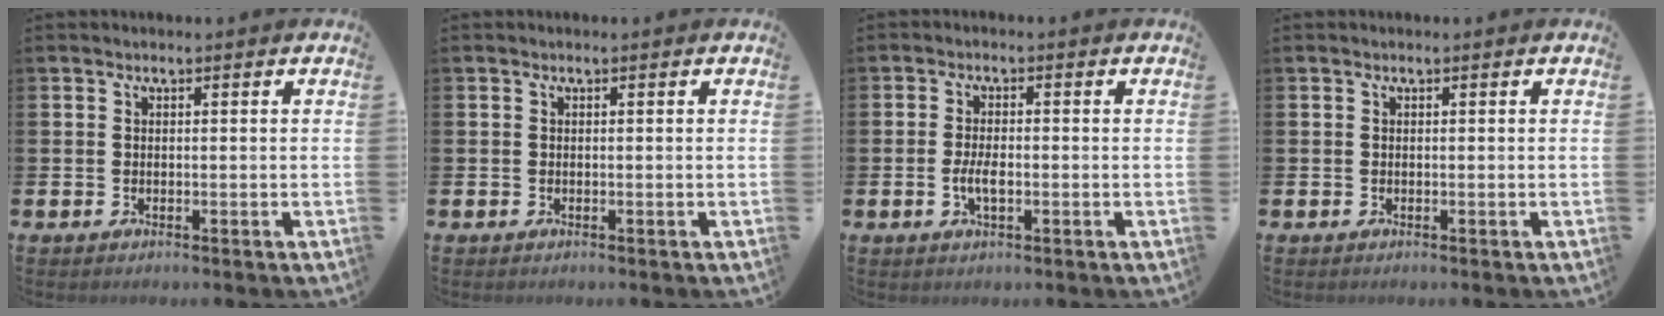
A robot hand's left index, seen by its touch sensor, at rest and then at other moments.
{"total": 0.0}
{"total": 3.0, "force": [-0.7, 1.3, 2.6], "torque": [-0.044, 0.000, -0.013]}
{"total": 0.0}